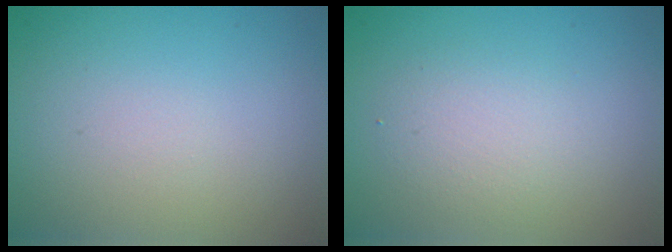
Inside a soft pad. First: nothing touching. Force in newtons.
{"total": 2.2, "press": 2.2, "slide": 0.1}